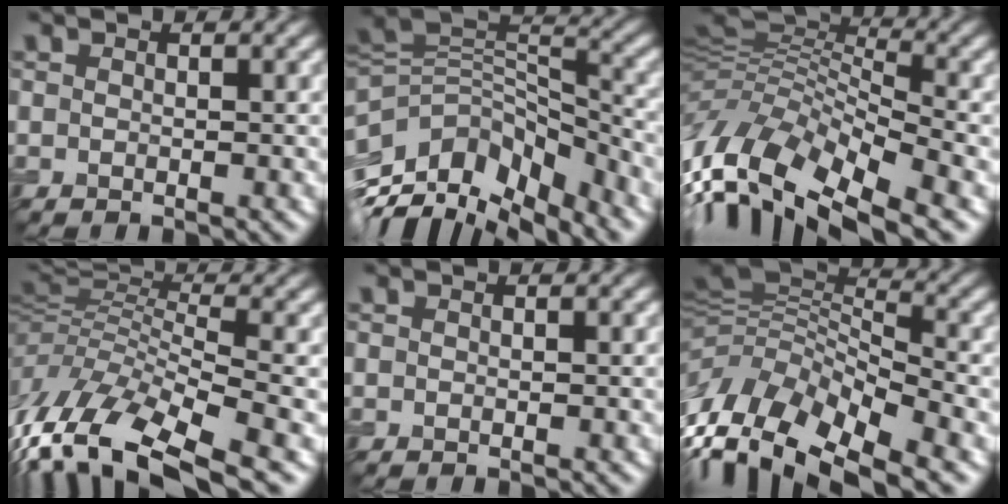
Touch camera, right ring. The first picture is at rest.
{"total": 10.6, "force": [-6.1, 5.8, 6.4], "torque": [-0.137, 0.018, -0.105]}
{"total": 12.3, "force": [-6.2, 5.2, 9.3], "torque": [-0.191, 0.018, -0.111]}
{"total": 9.9, "force": [-4.3, 3.5, 8.2], "torque": [-0.164, 0.007, -0.079]}
{"total": 0.0}
{"total": 11.9, "force": [-6.9, 5.3, 8.2], "torque": [-0.169, 0.006, -0.117]}